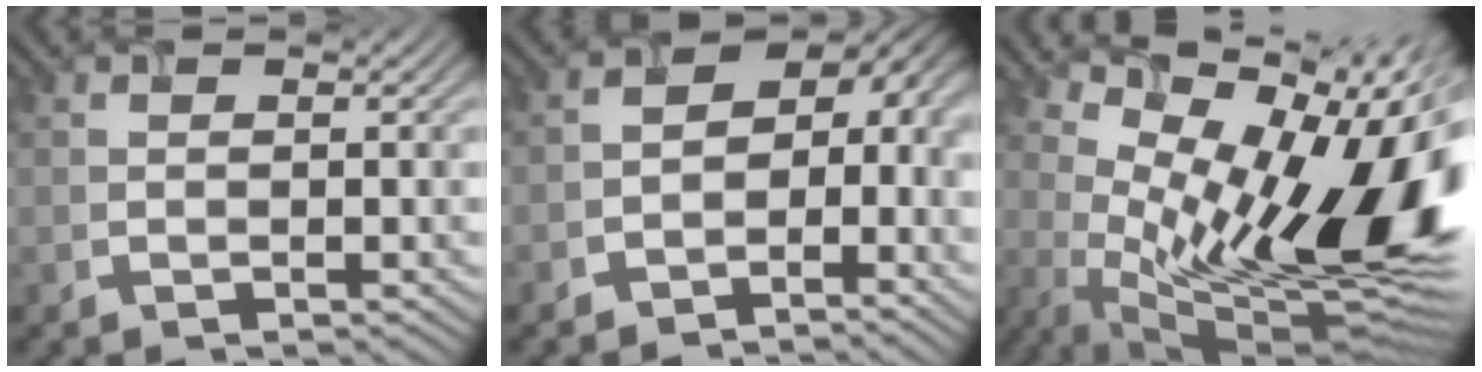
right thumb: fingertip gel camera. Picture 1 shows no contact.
{"total": 6.2, "force": [-2.9, 4.0, 3.8], "torque": [-0.039, -0.002, -0.055]}
{"total": 17.1, "force": [2.7, 7.6, 15.1], "torque": [-0.222, -0.007, 0.056]}